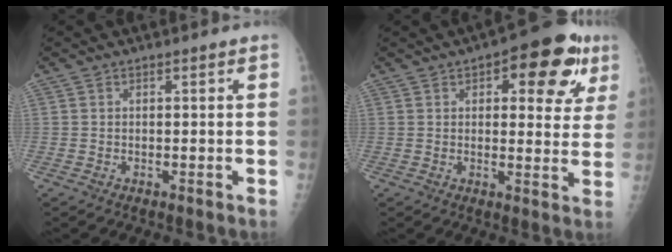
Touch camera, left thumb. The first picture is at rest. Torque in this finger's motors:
{"motor_torque": [0.28, 0.42, -0.04, -0.30, 0.15]}